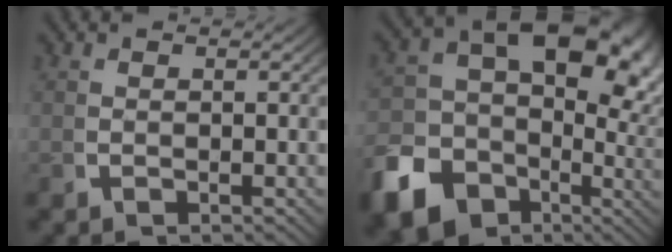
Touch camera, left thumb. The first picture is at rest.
{"total": 16.4, "force": [-3.7, 12.3, 10.2], "torque": [-0.167, -0.025, -0.065]}